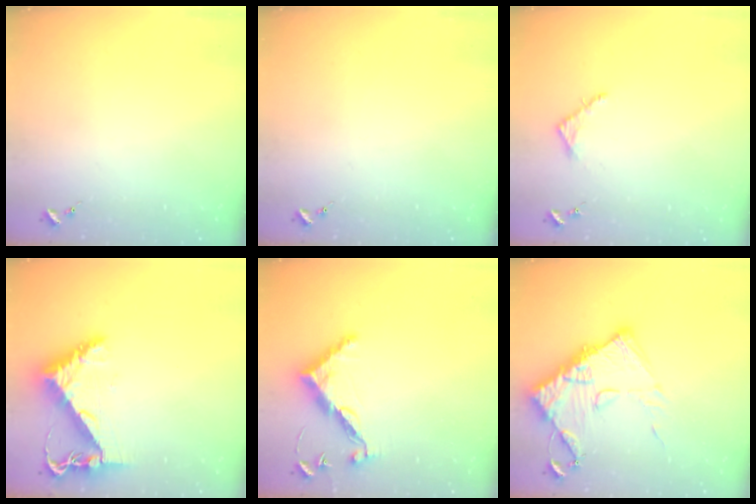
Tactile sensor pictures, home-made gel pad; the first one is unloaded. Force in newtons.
{"total": 0.0}
{"total": 3.5, "press": 3.5, "slide": 0.3}
{"total": 8.3, "press": 8.2, "slide": 1.0}
{"total": 10.6, "press": 10.6, "slide": 0.4}
{"total": 14.5, "press": 14.5, "slide": 1.4}